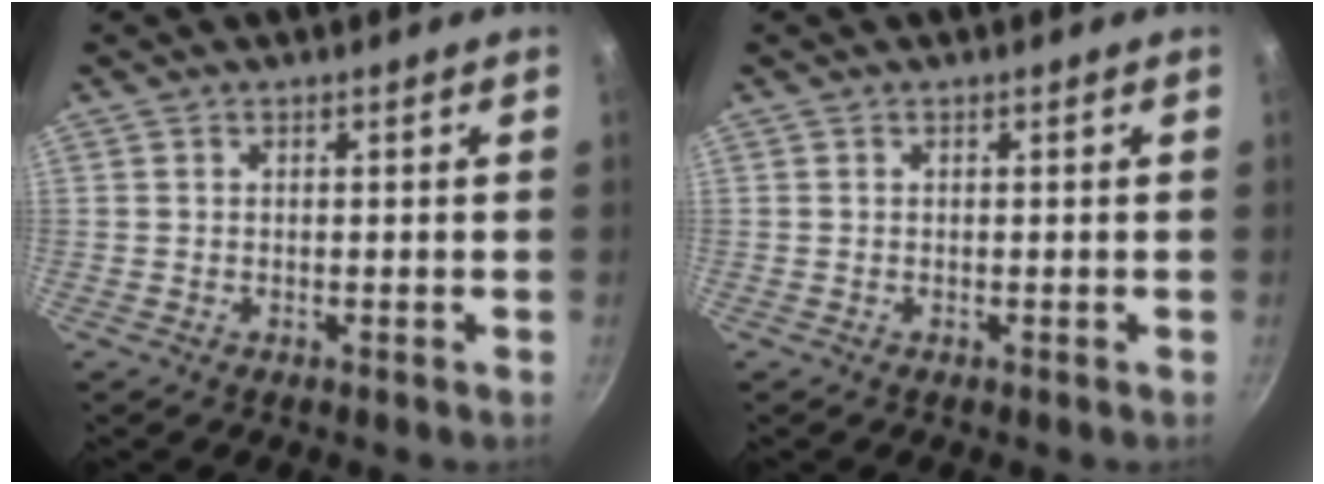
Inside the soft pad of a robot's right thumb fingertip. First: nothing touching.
{"total": 0.0}